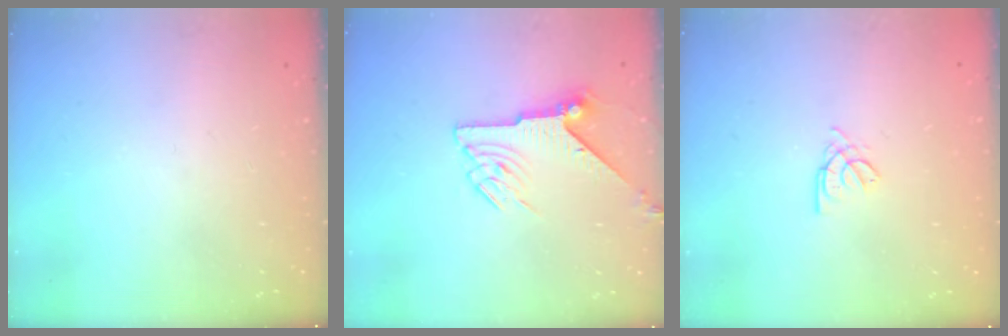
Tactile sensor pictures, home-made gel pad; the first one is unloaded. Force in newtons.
{"total": 7.5, "press": 7.5, "slide": 0.3}
{"total": 2.3, "press": 2.3, "slide": 0.5}